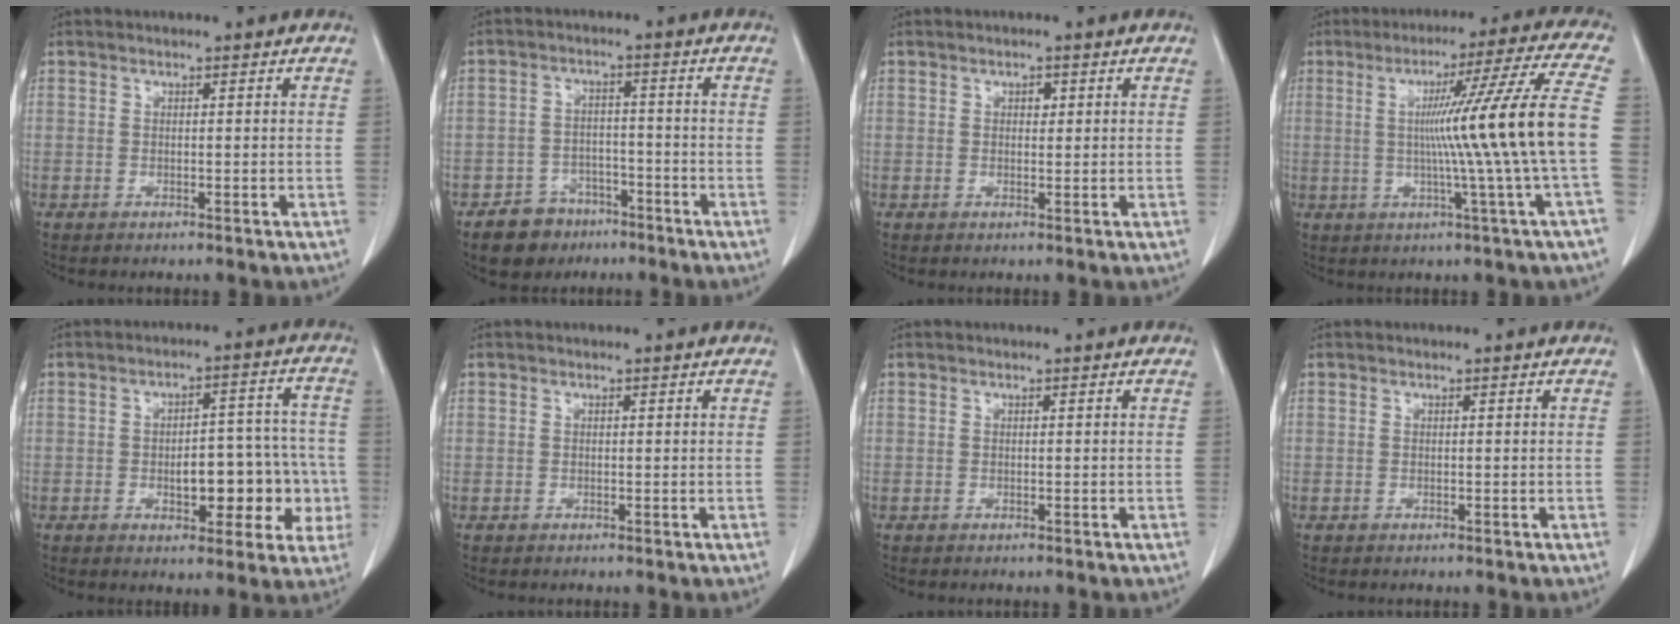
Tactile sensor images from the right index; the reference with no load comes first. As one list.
[{"total": 6.7, "force": [-4.5, 4.7, 1.5], "torque": [-0.028, 0.011, -0.067]}, {"total": 1.5, "force": [0.4, 0.9, 1.0], "torque": [-0.020, 0.002, 0.007]}, {"total": 17.0, "force": [-0.5, -3.2, 16.6], "torque": [-0.235, 0.001, -0.015]}, {"total": 11.8, "force": [-2.7, 5.5, 10.1], "torque": [-0.112, 0.039, -0.024]}, {"total": 0.5, "force": [0.0, 0.5, 0.0], "torque": [0.005, 0.004, 0.000]}, {"total": 0.0}, {"total": 0.0}]